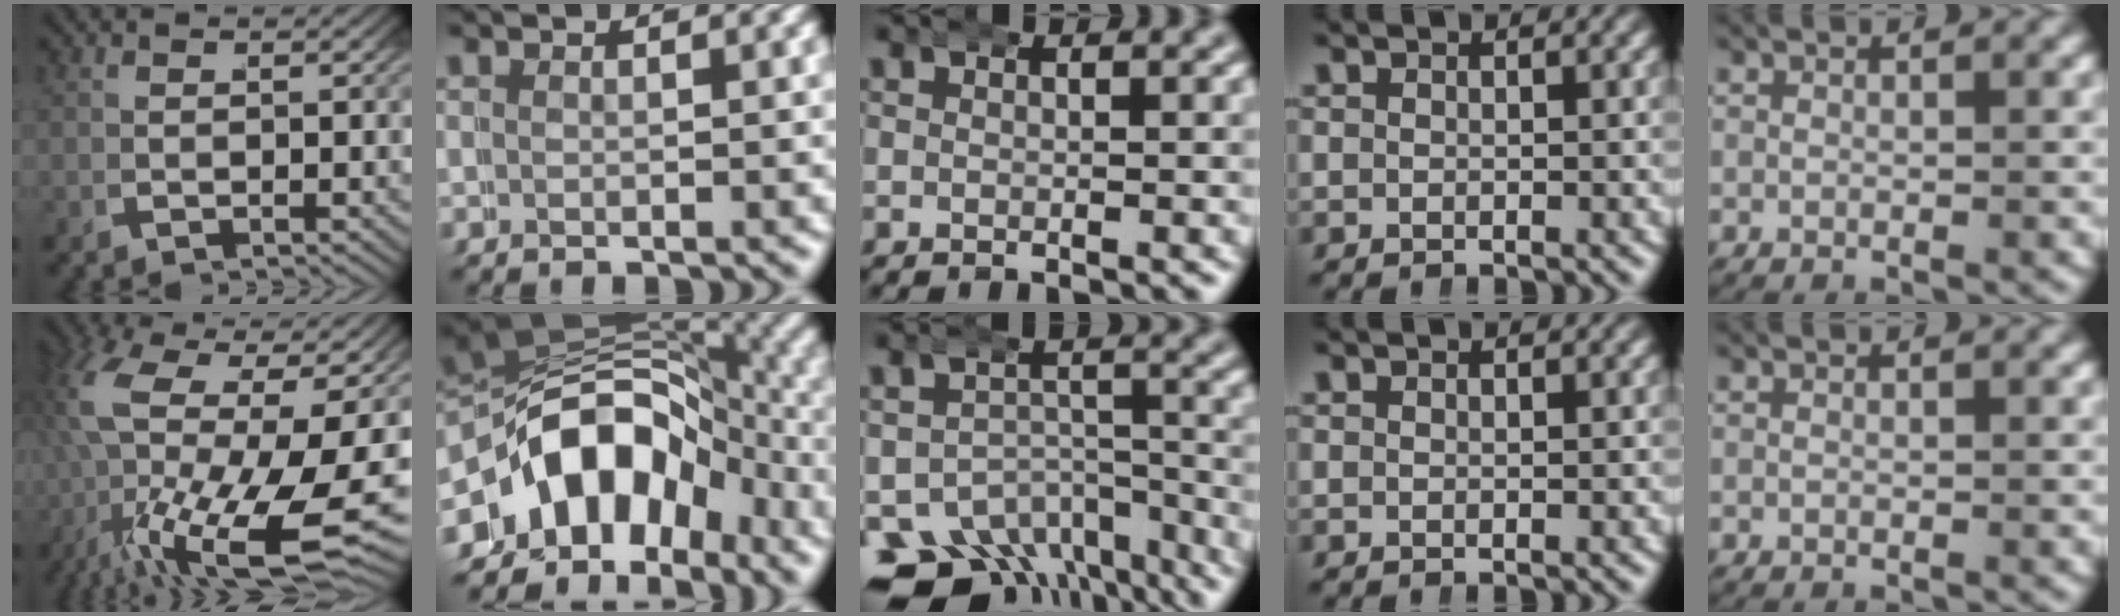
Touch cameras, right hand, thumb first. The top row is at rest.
{"thumb": {"total": 14.7, "force": [-1.0, 7.3, 12.7], "torque": [-0.259, -0.038, 0.016]}, "index": {"total": 13.4, "force": [-2.6, 10.5, 7.8], "torque": [-0.156, -0.031, -0.041]}, "middle": {"total": 12.9, "force": [-7.9, 8.8, 5.1], "torque": [-0.092, -0.053, -0.117]}}